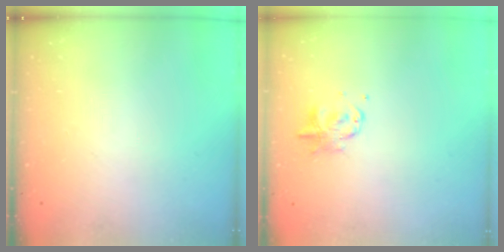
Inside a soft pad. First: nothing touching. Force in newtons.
{"total": 2.4, "press": 2.4, "slide": 0.3}